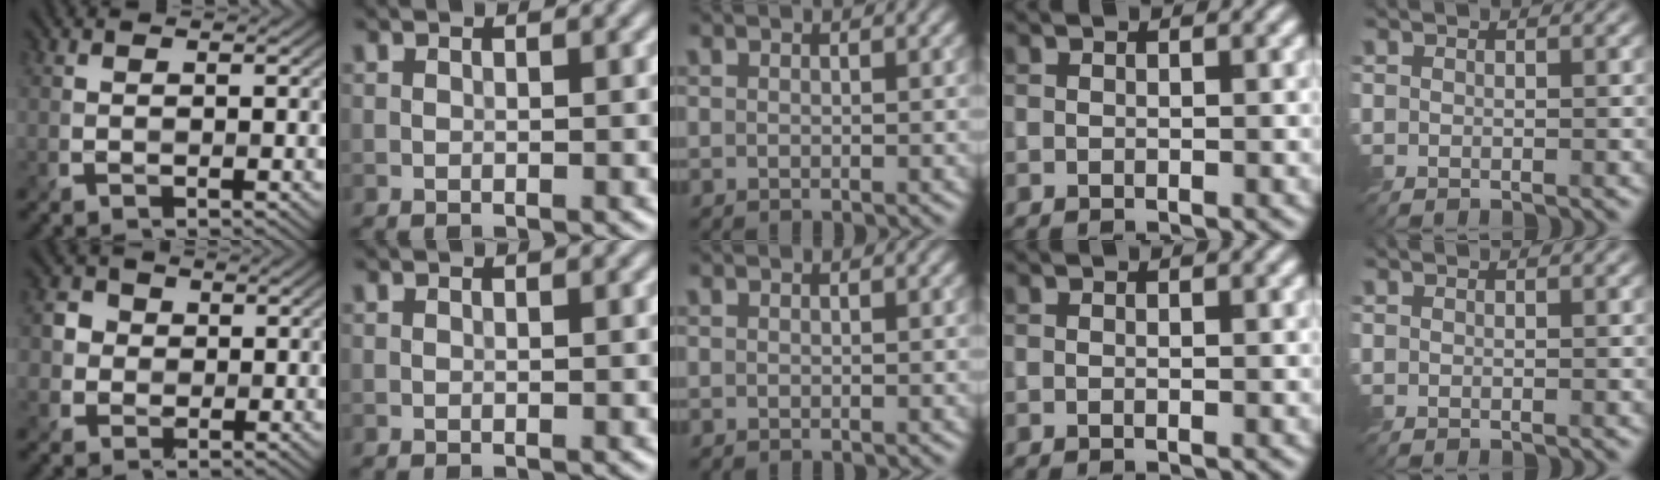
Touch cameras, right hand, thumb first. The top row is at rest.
{"thumb": {"total": 3.0, "force": [0.4, 2.9, 0.7], "torque": [-0.027, 0.002, 0.004]}}